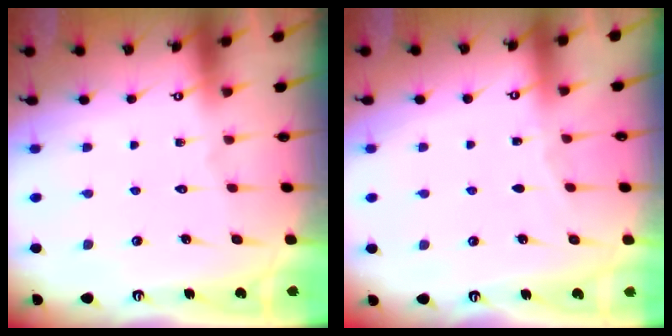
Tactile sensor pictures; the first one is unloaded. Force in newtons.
{"total": 2.5, "press": 2.5, "slide": 0.4}